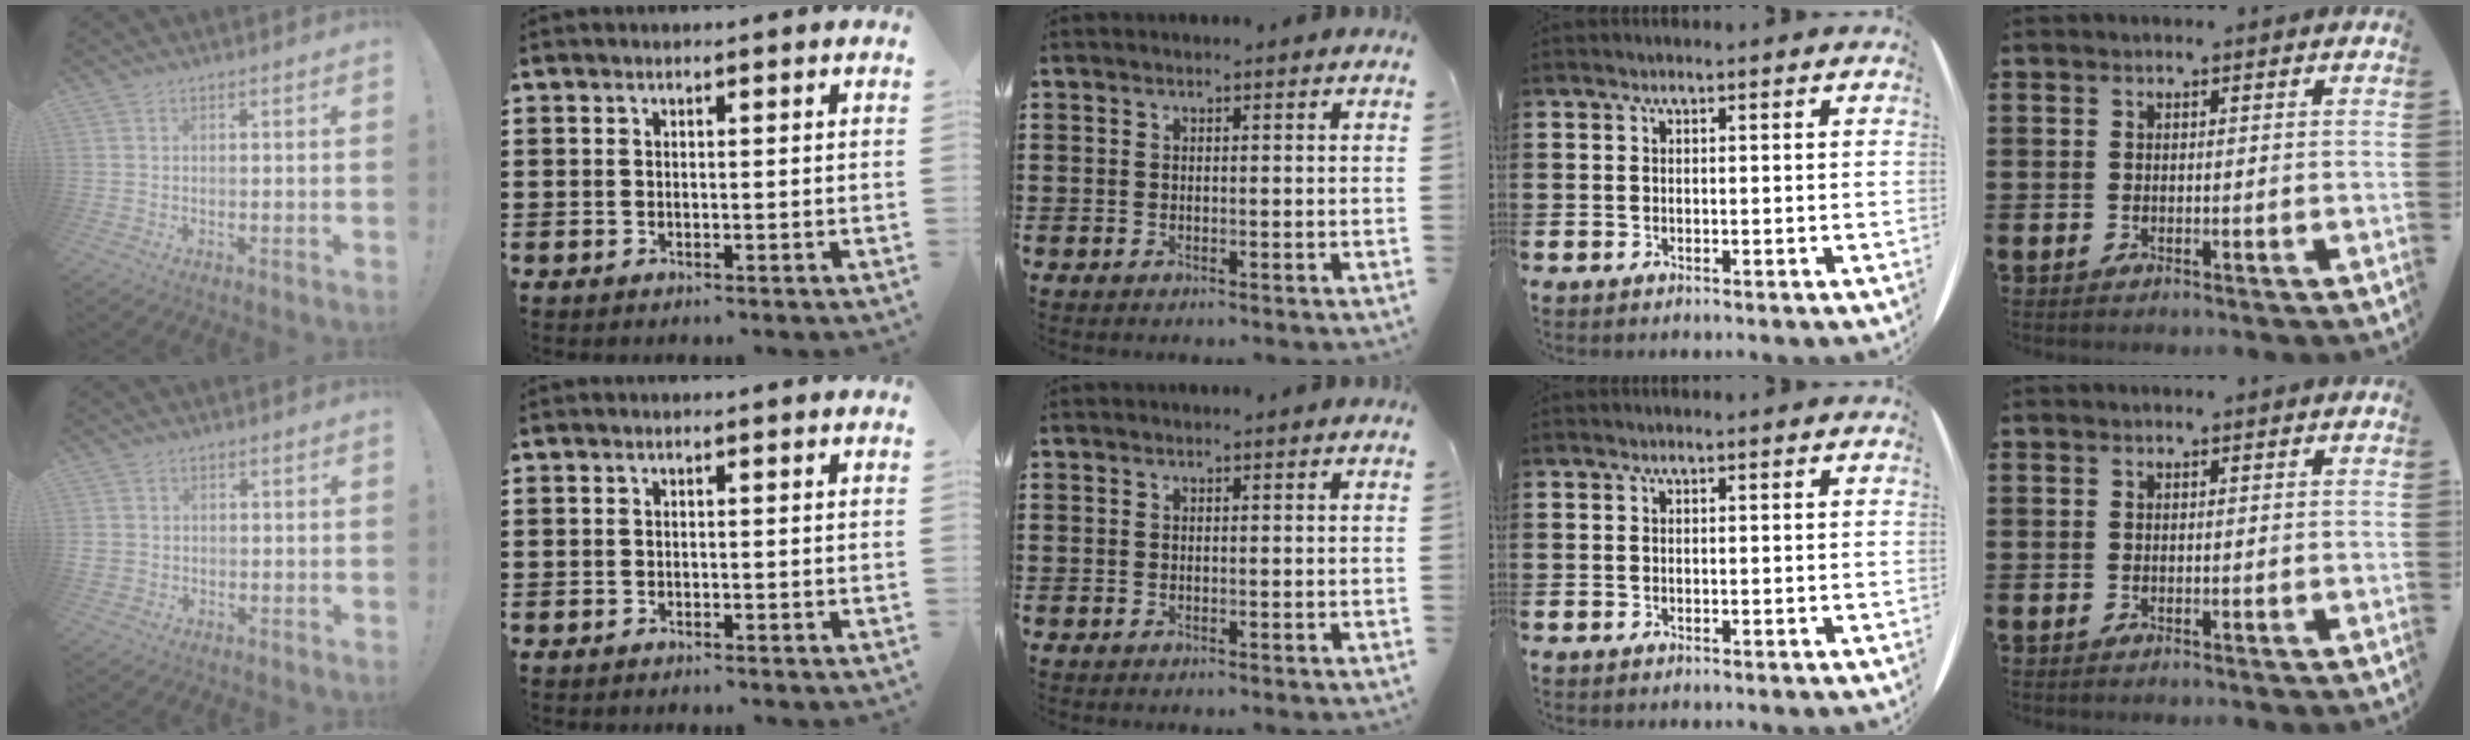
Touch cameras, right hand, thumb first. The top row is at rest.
{"thumb": {"total": 2.3, "force": [-0.1, 2.2, 0.7], "torque": [-0.004, 0.000, -0.001]}, "index": {"total": 0.6, "force": [-0.6, 0.0, 0.1], "torque": [-0.003, -0.002, -0.013]}}